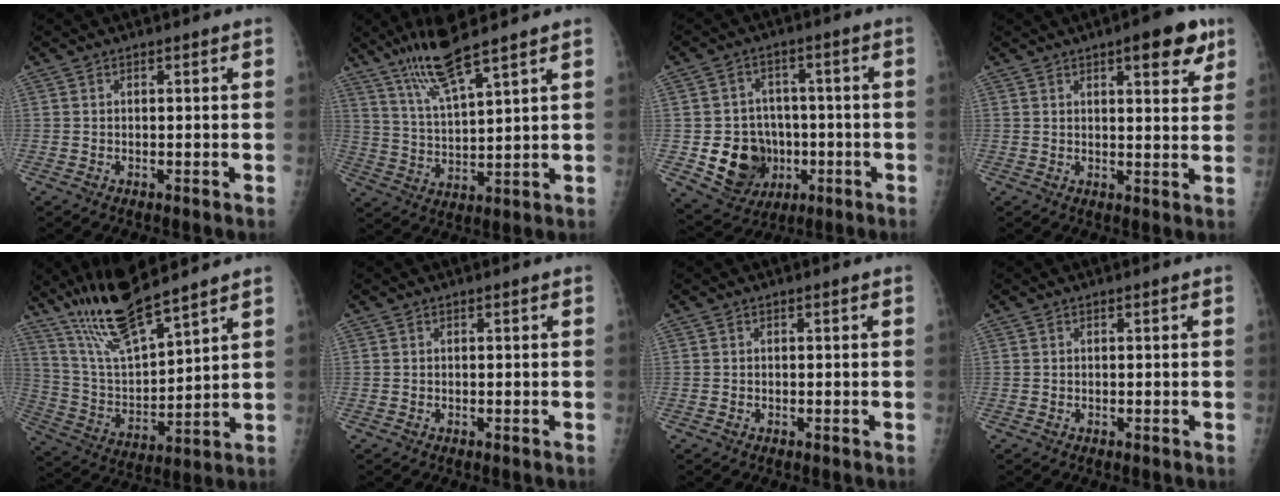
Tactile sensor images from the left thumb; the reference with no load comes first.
{"total": 10.6, "force": [7.7, 0.9, 7.1], "torque": [-0.137, -0.040, 0.156]}
{"total": 12.4, "force": [-2.6, 10.6, 5.8], "torque": [-0.058, 0.012, -0.028]}
{"total": 8.4, "force": [4.6, 2.8, 6.4], "torque": [-0.060, -0.017, 0.056]}
{"total": 15.4, "force": [12.2, 2.6, 8.9], "torque": [-0.157, -0.063, 0.243]}
{"total": 0.0}
{"total": 0.0}
{"total": 0.0}